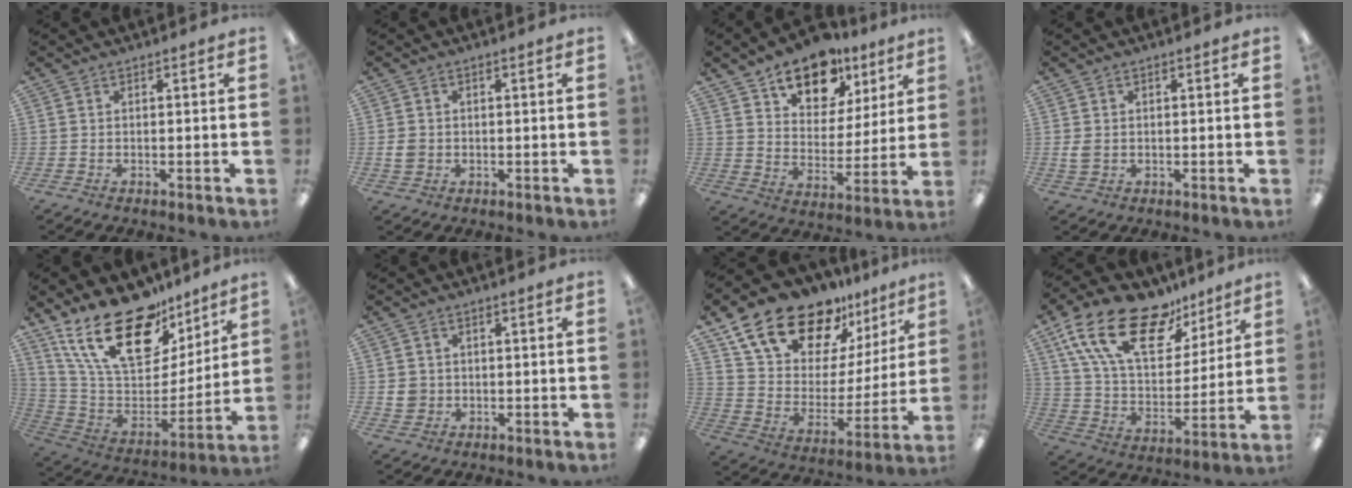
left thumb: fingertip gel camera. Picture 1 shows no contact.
{"total": 3.2, "force": [-0.3, 2.7, 1.7], "torque": [-0.022, 0.004, -0.006]}
{"total": 14.4, "force": [10.3, 8.1, 5.8], "torque": [-0.083, -0.061, 0.185]}
{"total": 2.7, "force": [0.1, 2.0, 1.8], "torque": [-0.032, 0.000, -0.003]}
{"total": 25.1, "force": [16.8, 12.2, 14.0], "torque": [-0.248, -0.109, 0.303]}
{"total": 3.5, "force": [0.0, 3.3, 1.1], "torque": [-0.014, 0.003, 0.000]}
{"total": 19.4, "force": [15.4, 9.3, 7.2], "torque": [-0.143, -0.108, 0.280]}
{"total": 22.2, "force": [13.7, 11.0, 13.5], "torque": [-0.265, -0.069, 0.244]}